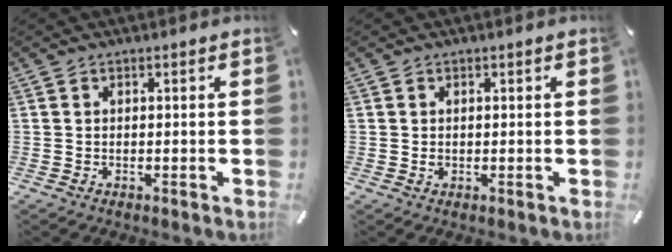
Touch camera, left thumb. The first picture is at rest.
{"total": 0.8, "force": [0.2, 0.7, 0.3], "torque": [0.003, -0.001, 0.001]}